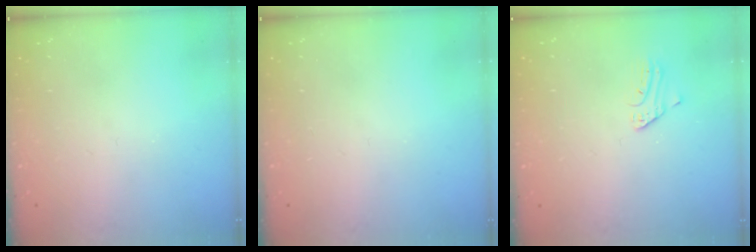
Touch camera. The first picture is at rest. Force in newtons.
{"total": 0.0}
{"total": 2.3, "press": 2.3, "slide": 0.2}